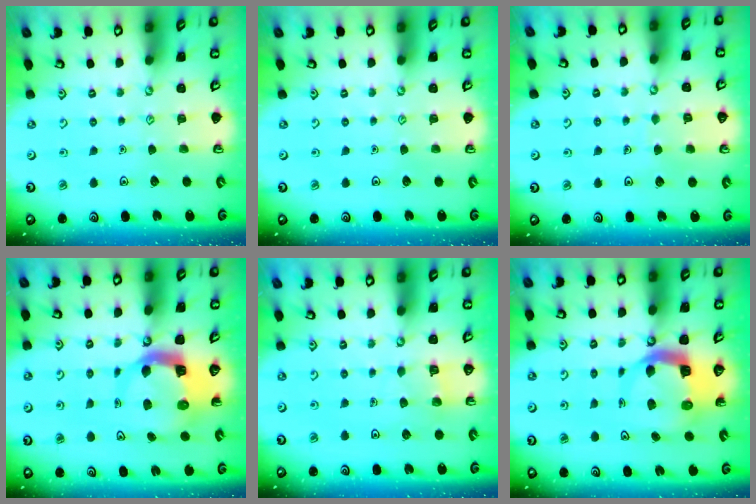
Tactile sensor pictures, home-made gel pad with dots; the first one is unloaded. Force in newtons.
{"total": 0.0}
{"total": 2.9, "press": 2.9, "slide": 0.2}
{"total": 6.2, "press": 6.1, "slide": 0.8}
{"total": 4.7, "press": 4.7, "slide": 0.3}
{"total": 8.1, "press": 8.0, "slide": 0.9}